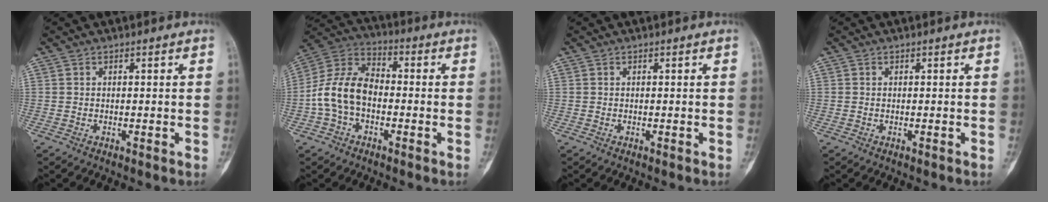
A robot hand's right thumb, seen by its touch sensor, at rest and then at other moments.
{"total": 12.1, "force": [-2.2, 8.1, 8.7], "torque": [-0.163, 0.040, -0.053]}
{"total": 0.0}
{"total": 0.0}